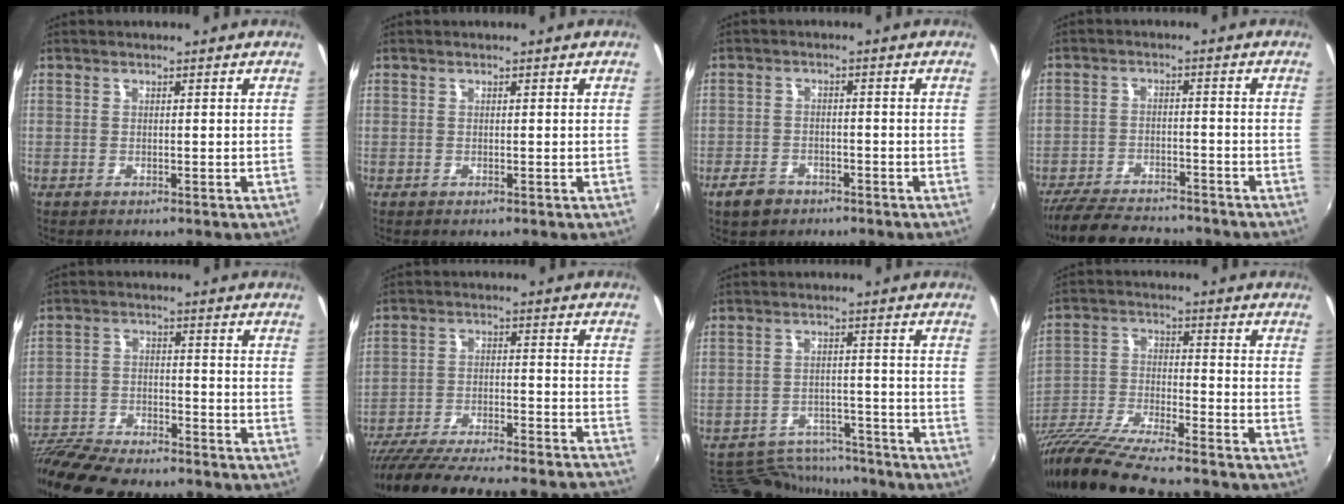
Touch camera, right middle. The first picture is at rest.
{"total": 0.0}
{"total": 4.7, "force": [-3.3, 2.8, 1.7], "torque": [-0.054, 0.003, -0.054]}
{"total": 14.3, "force": [-12.3, 4.5, 5.7], "torque": [-0.141, -0.009, -0.191]}
{"total": 16.4, "force": [-14.2, 3.7, 7.2], "torque": [-0.160, -0.025, -0.241]}
{"total": 31.7, "force": [-28.5, 4.4, 13.2], "torque": [-0.230, -0.047, -0.396]}
{"total": 12.5, "force": [-11.4, 4.6, 2.4], "torque": [-0.067, 0.024, -0.157]}
{"total": 18.3, "force": [-15.4, 2.3, 9.6], "torque": [-0.189, -0.043, -0.266]}